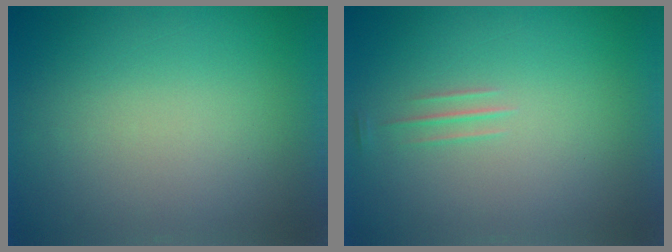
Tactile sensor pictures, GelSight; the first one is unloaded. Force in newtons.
{"total": 1.3}